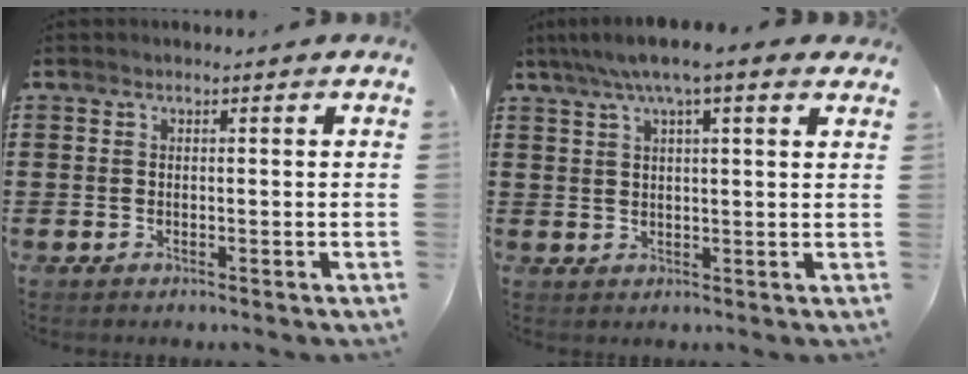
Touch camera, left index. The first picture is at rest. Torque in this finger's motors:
{"motor_torque": [2.14, 0.00, 0.02, -0.14]}